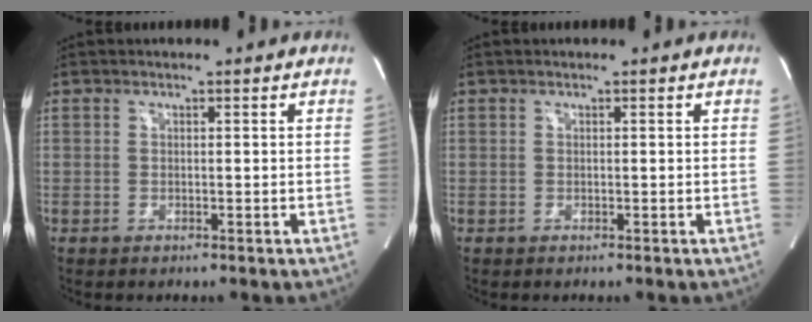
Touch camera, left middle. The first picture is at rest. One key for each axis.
{"total": 0.0}